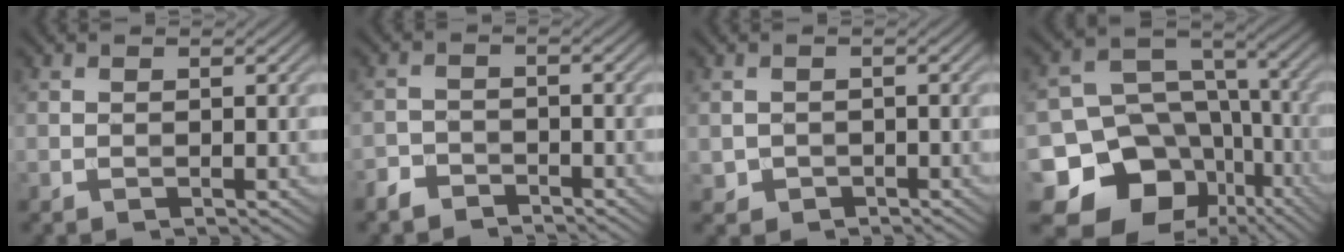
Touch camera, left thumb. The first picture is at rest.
{"total": 2.7, "force": [-2.5, 1.0, 0.1], "torque": [-0.002, 0.002, -0.057]}
{"total": 1.1, "force": [-0.3, 1.1, -0.2], "torque": [-0.003, -0.007, -0.005]}
{"total": 18.6, "force": [-9.0, 15.0, 6.4], "torque": [-0.145, -0.040, -0.140]}